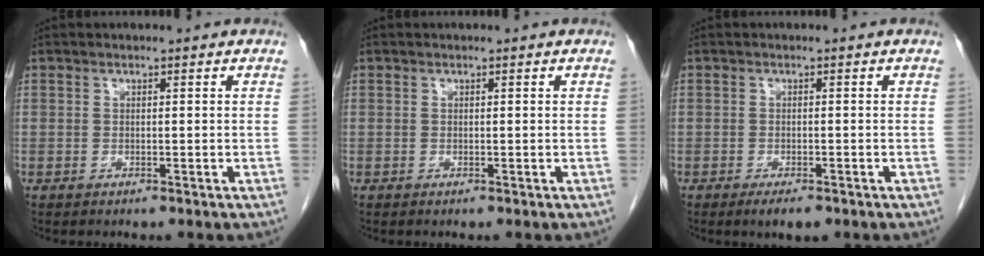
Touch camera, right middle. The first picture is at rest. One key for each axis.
{"total": 0.0}
{"total": 2.8, "fx": -1.9, "fy": 1.0, "fz": 1.8, "tx": -0.028, "ty": -0.003, "tz": -0.024}